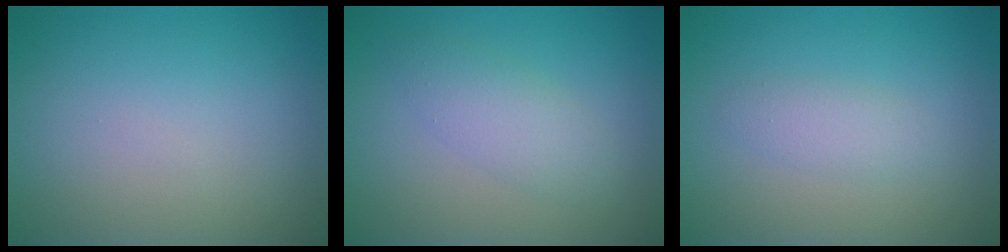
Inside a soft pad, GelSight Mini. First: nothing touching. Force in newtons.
{"total": 2.7, "press": 2.7, "slide": 0.0}
{"total": 1.6, "press": 1.6, "slide": 0.1}